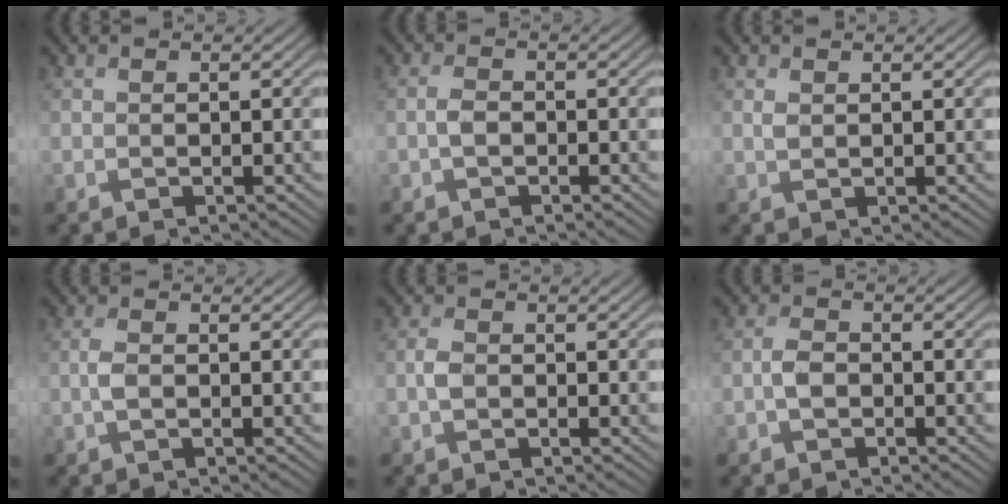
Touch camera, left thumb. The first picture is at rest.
{"total": 0.9, "force": [-0.1, 0.4, 0.8], "torque": [-0.015, 0.009, -0.008]}
{"total": 1.1, "force": [1.0, 0.1, 0.4], "torque": [-0.012, 0.007, 0.021]}
{"total": 1.1, "force": [0.1, 0.2, 1.0], "torque": [-0.023, 0.008, -0.004]}
{"total": 1.1, "force": [0.0, 0.6, 0.9], "torque": [-0.021, 0.009, -0.006]}
{"total": 1.5, "force": [-0.4, 0.9, 1.1], "torque": [-0.021, 0.010, -0.016]}